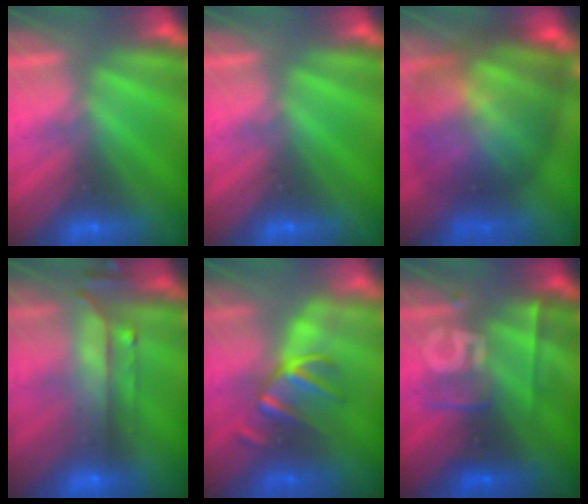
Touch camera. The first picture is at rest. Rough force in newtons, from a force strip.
{"total": 0.0}
{"total": 9.5}
{"total": 7.5}
{"total": 2.9}
{"total": 2.4}